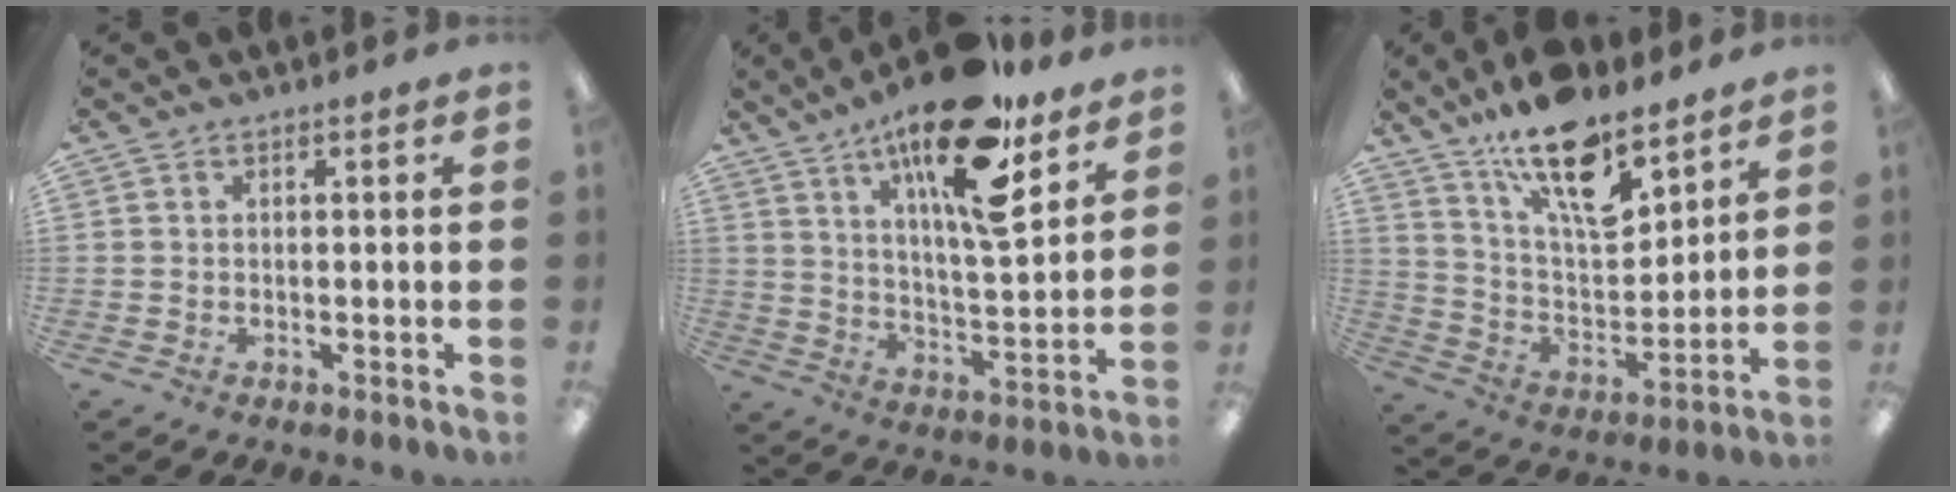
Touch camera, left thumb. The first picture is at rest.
{"total": 19.9, "force": [13.5, 5.7, 13.5], "torque": [-0.218, -0.080, 0.218]}
{"total": 17.7, "force": [12.6, 6.7, 10.5], "torque": [-0.179, -0.074, 0.216]}